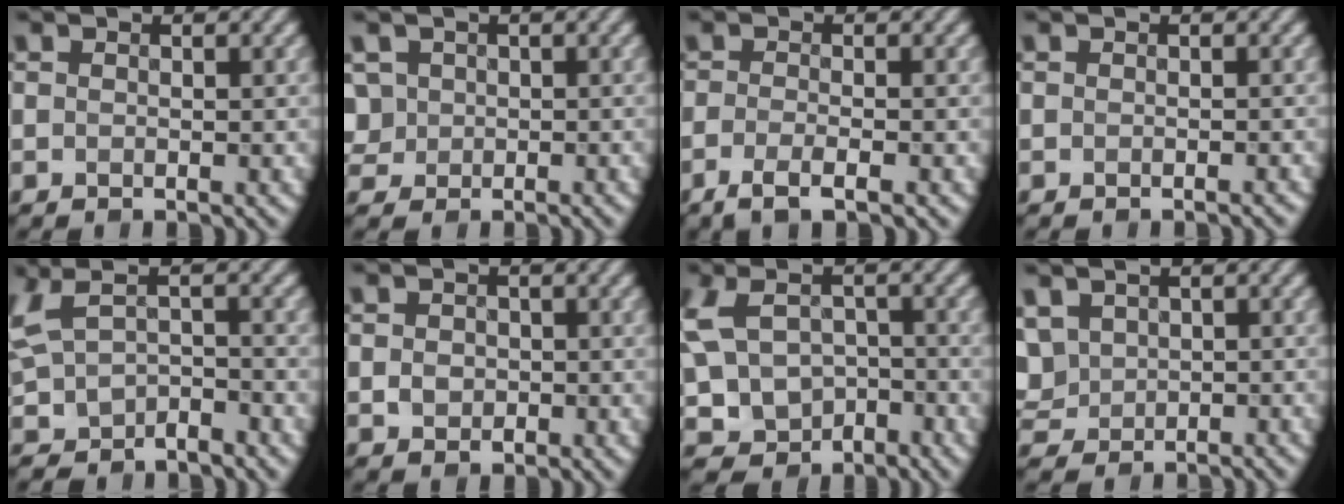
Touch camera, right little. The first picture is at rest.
{"total": 1.6, "force": [0.2, 1.5, -0.2], "torque": [0.002, 0.000, 0.010]}
{"total": 2.6, "force": [-1.5, 0.5, 2.1], "torque": [-0.034, -0.010, -0.033]}
{"total": 0.8, "force": [-0.5, 0.2, 0.6], "torque": [0.003, -0.006, -0.012]}
{"total": 3.8, "force": [-0.7, 2.5, 2.8], "torque": [-0.081, -0.014, -0.008]}
{"total": 1.2, "force": [-0.2, 1.1, 0.4], "torque": [-0.010, -0.001, -0.001]}
{"total": 7.7, "force": [-1.7, 6.0, 4.4], "torque": [-0.125, -0.017, -0.014]}
{"total": 2.7, "force": [0.4, 2.5, 1.0], "torque": [-0.031, -0.003, 0.021]}